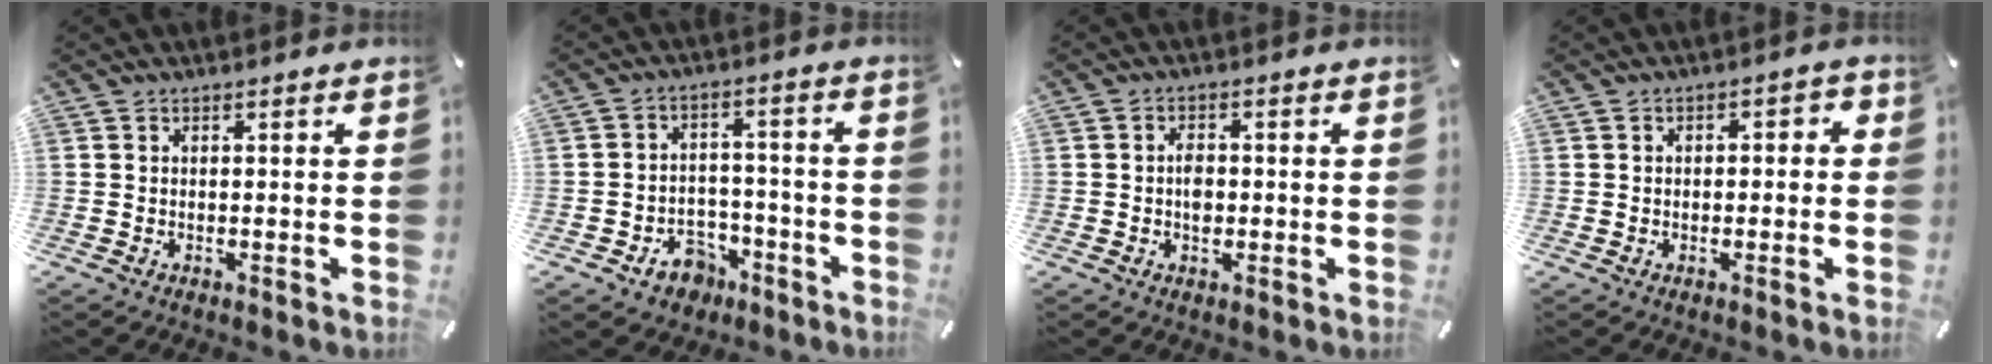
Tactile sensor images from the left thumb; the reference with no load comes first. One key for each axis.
{"total": 7.5, "fx": -4.2, "fy": 5.7, "fz": 2.5, "tx": -0.037, "ty": 0.033, "tz": -0.074}
{"total": 3.3, "fx": -0.3, "fy": 2.3, "fz": 2.4, "tx": -0.037, "ty": 0.002, "tz": -0.008}
{"total": 2.4, "fx": -0.9, "fy": 1.5, "fz": 1.6, "tx": -0.029, "ty": 0.012, "tz": -0.021}